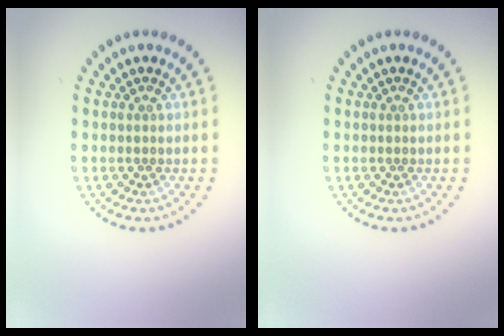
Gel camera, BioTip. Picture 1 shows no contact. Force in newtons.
{"total": 0.0}